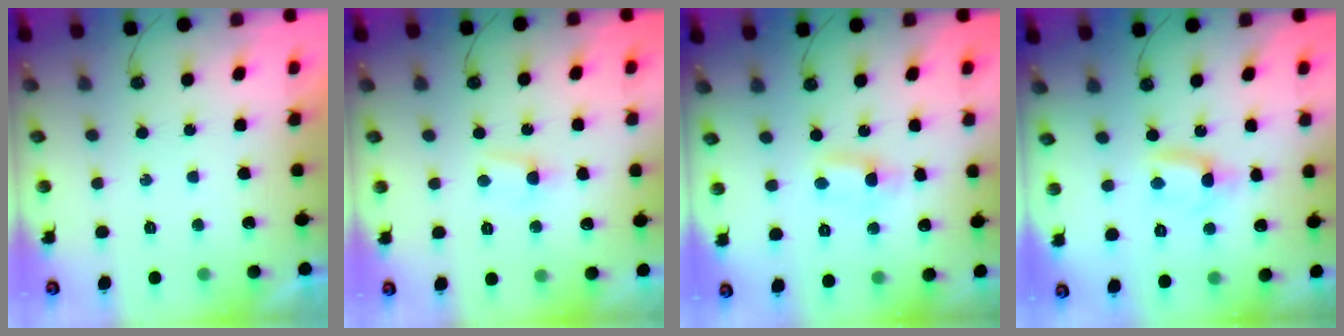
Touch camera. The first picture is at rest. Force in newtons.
{"total": 2.8, "press": 2.8, "slide": 0.4}
{"total": 1.1, "press": 0.8, "slide": 0.6}
{"total": 2.2, "press": 2.2, "slide": 0.1}